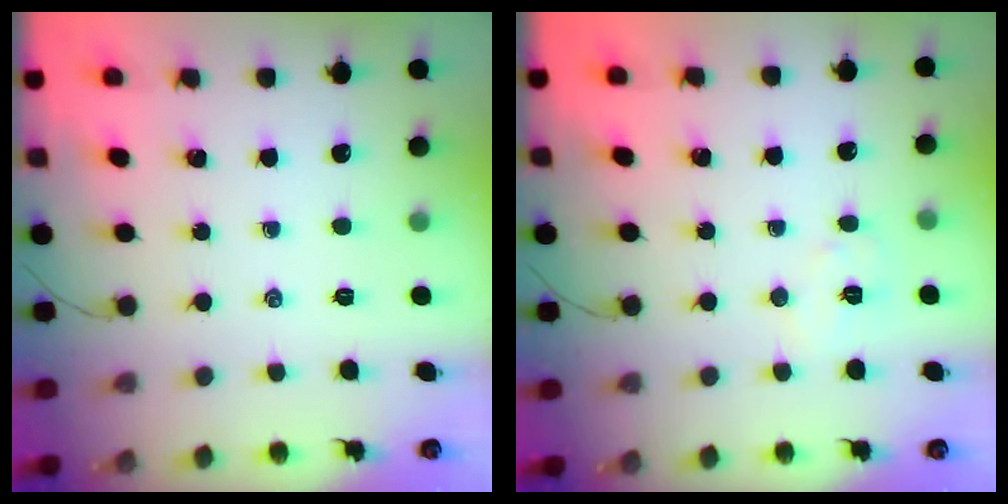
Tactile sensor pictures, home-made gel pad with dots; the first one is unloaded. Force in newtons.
{"total": 4.0, "press": 3.9, "slide": 0.9}